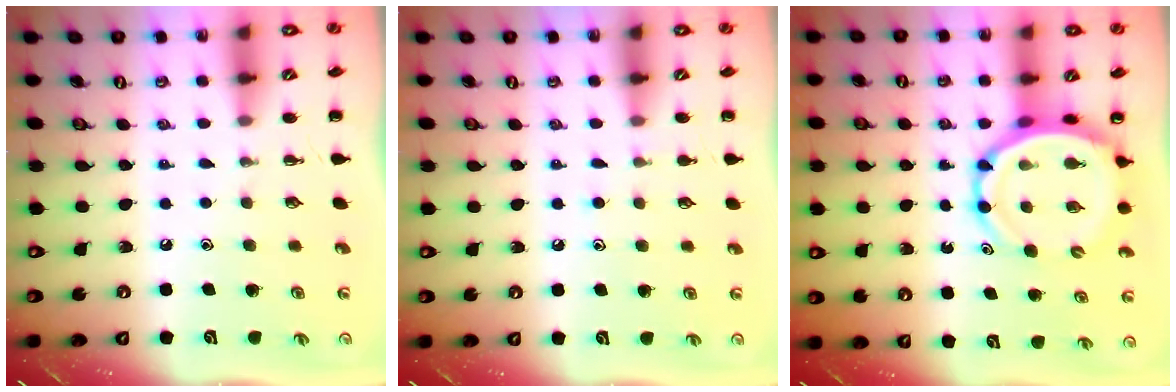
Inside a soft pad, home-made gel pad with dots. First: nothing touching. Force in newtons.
{"total": 5.0, "press": 4.8, "slide": 1.6}
{"total": 8.9, "press": 8.4, "slide": 2.9}